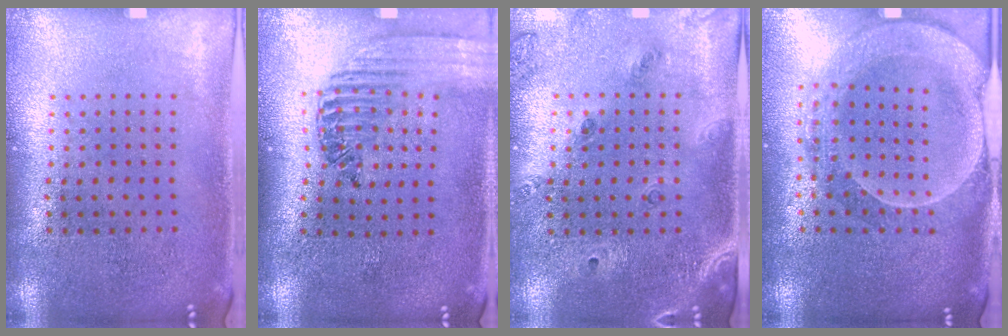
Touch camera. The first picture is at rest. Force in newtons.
{"total": 1.3, "press": 1.3, "slide": 0.4}
{"total": 1.5, "press": 1.3, "slide": 0.7}
{"total": 2.2, "press": 2.0, "slide": 0.9}